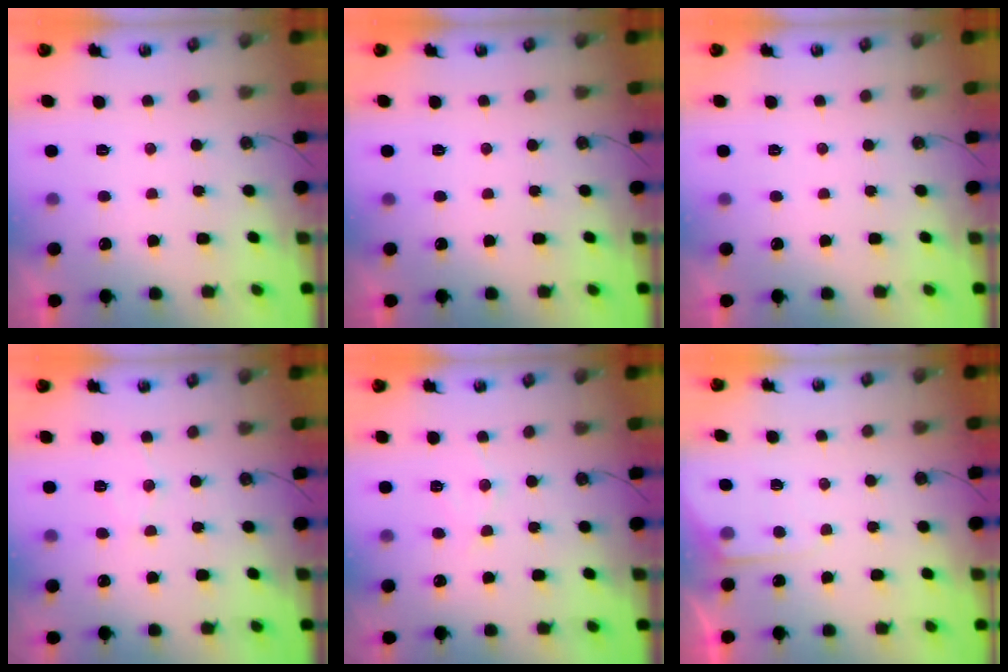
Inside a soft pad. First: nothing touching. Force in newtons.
{"total": 0.0}
{"total": 0.0}
{"total": 6.0, "press": 6.0, "slide": 0.3}
{"total": 5.9, "press": 5.8, "slide": 0.6}
{"total": 4.6, "press": 4.5, "slide": 0.6}